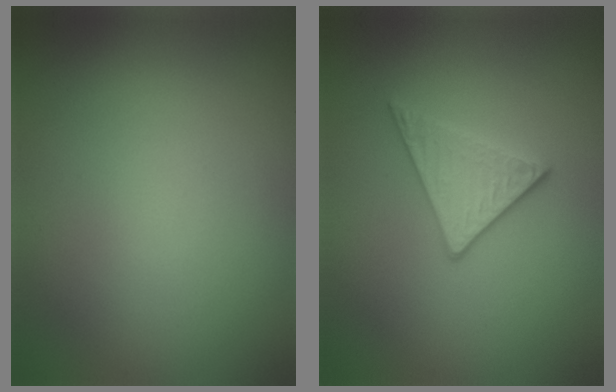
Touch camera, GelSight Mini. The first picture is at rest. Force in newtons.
{"total": 2.8, "press": 2.6, "slide": 1.0}